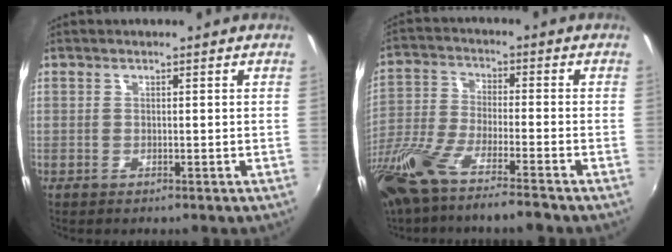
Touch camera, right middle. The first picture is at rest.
{"total": 15.3, "force": [-11.4, 1.9, 10.0], "torque": [-0.215, -0.051, -0.212]}